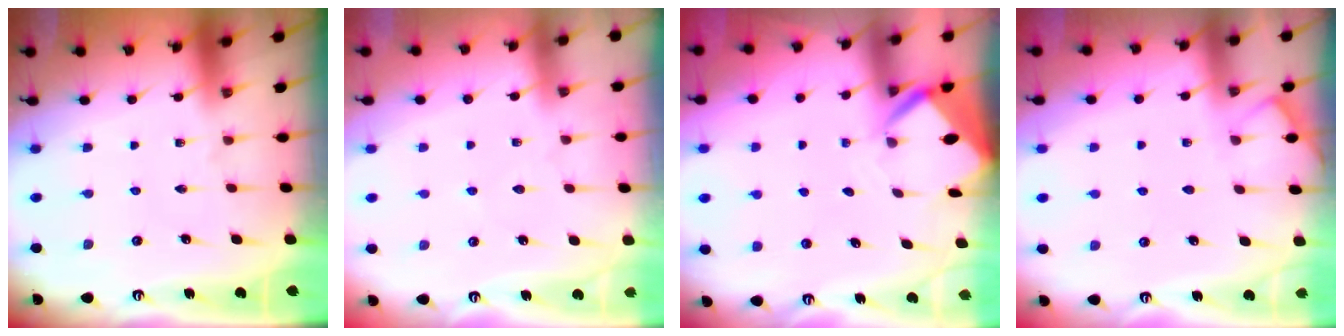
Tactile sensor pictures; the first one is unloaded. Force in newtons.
{"total": 4.0, "press": 3.9, "slide": 0.6}
{"total": 3.9, "press": 3.9, "slide": 0.2}
{"total": 3.8, "press": 3.8, "slide": 0.5}